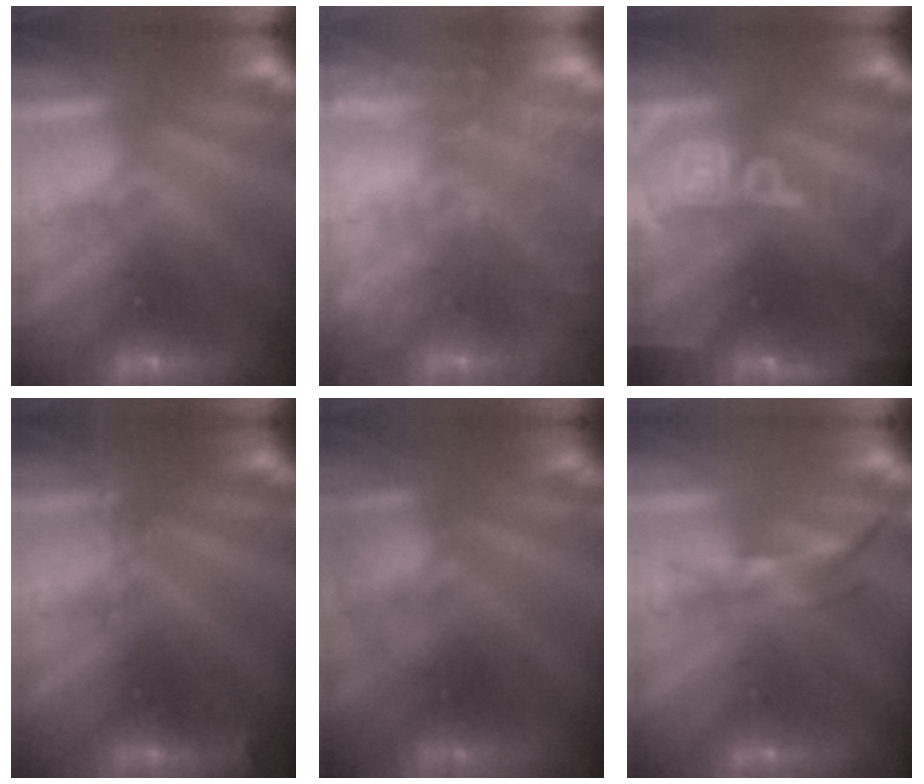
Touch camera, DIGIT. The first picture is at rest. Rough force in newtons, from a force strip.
{"total": 8.7}
{"total": 6.9}
{"total": 2.4}
{"total": 2.2}
{"total": 4.1}